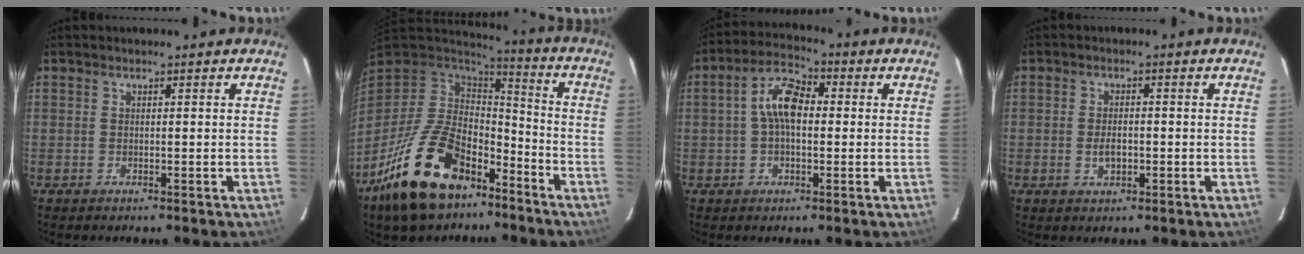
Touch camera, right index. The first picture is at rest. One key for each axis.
{"total": 22.0, "fx": -13.2, "fy": 11.7, "fz": 13.2, "tx": -0.267, "ty": -0.007, "tz": -0.213}
{"total": 7.7, "fx": 0.4, "fy": 4.1, "fz": 6.5, "tx": -0.127, "ty": 0.024, "tz": 0.003}
{"total": 3.1, "fx": -0.8, "fy": 1.7, "fz": 2.5, "tx": -0.047, "ty": 0.000, "tz": -0.012}